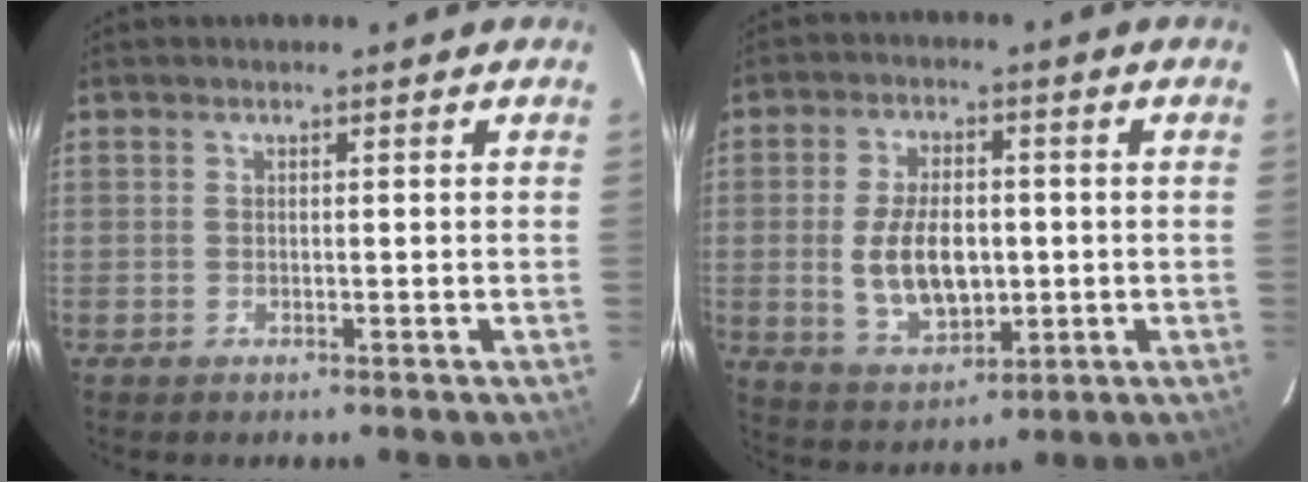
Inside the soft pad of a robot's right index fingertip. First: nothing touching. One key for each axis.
{"total": 11.2, "fx": -0.7, "fy": 6.3, "fz": 9.3, "tx": -0.185, "ty": -0.002, "tz": -0.001}